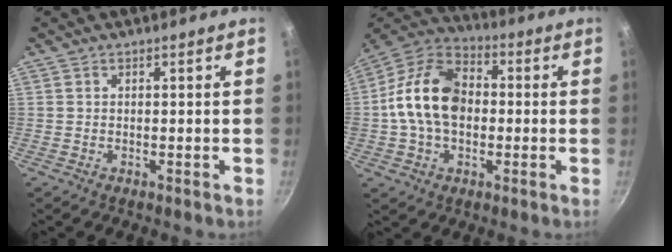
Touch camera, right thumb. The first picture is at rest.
{"total": 16.4, "force": [-0.1, 11.4, 11.9], "torque": [-0.187, 0.032, -0.019]}